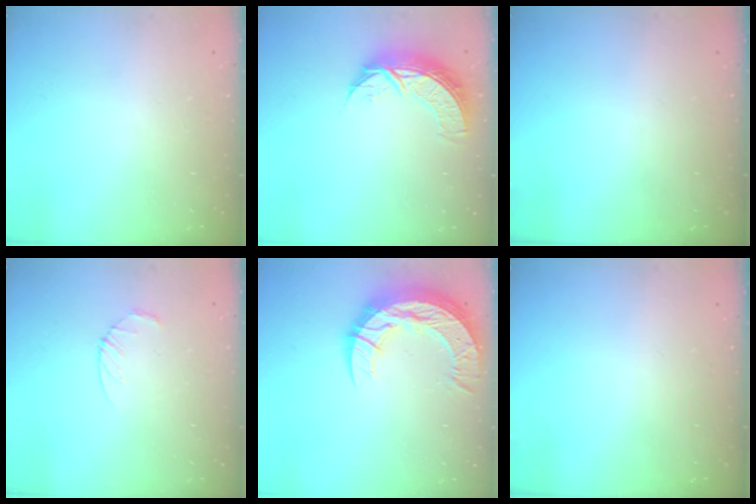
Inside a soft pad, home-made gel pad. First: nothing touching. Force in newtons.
{"total": 9.2, "press": 9.2, "slide": 0.6}
{"total": 0.0}
{"total": 3.2, "press": 3.1, "slide": 0.4}
{"total": 15.4, "press": 15.3, "slide": 1.1}
{"total": 0.0}